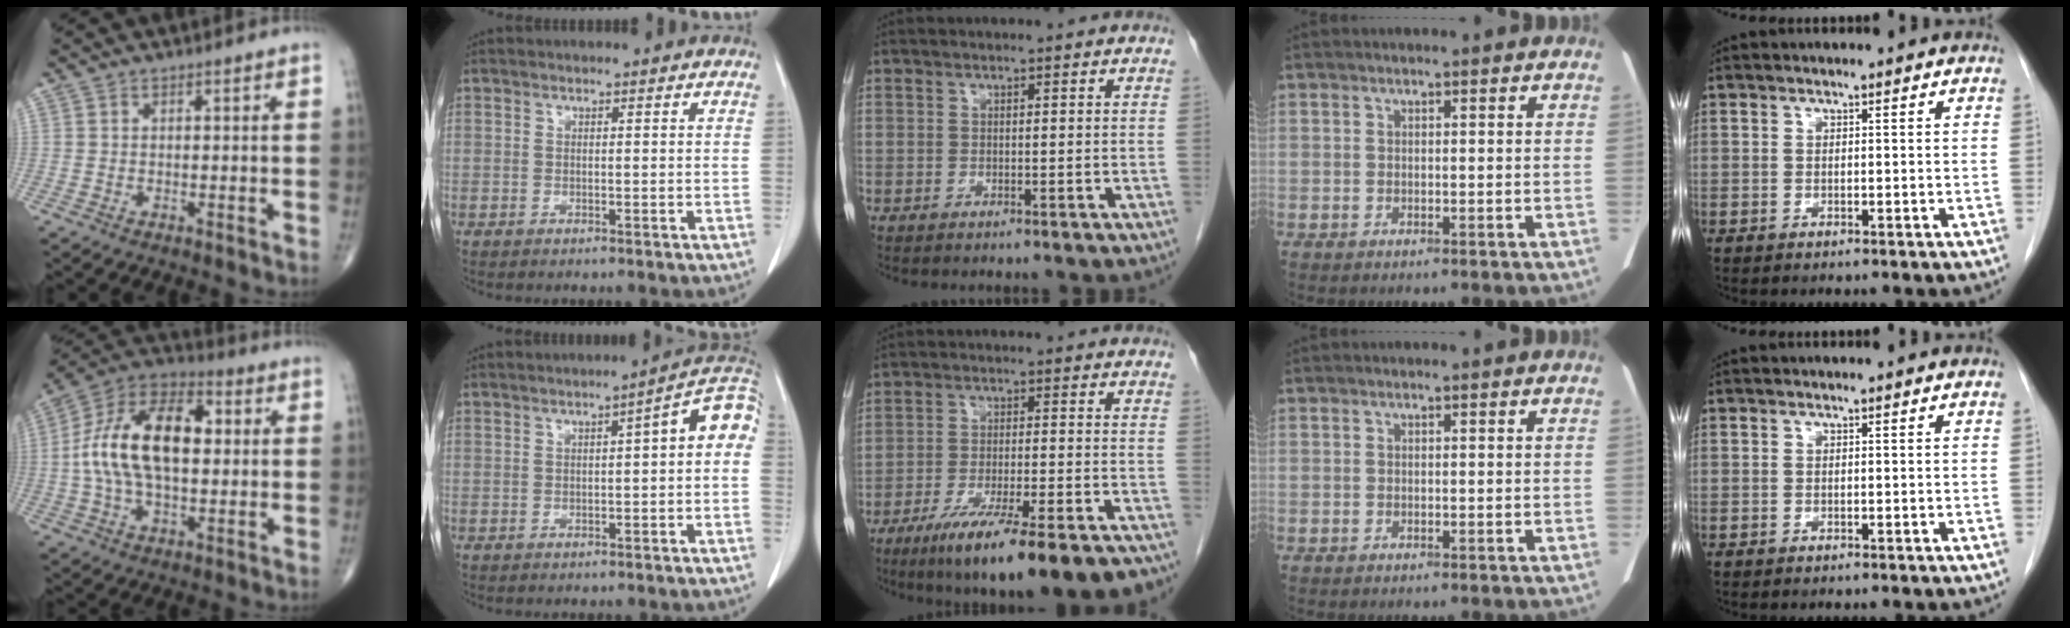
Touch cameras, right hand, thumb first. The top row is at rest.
{"thumb": {"total": 19.1, "force": [1.5, 10.5, 15.9], "torque": [-0.284, 0.029, 0.018]}, "index": {"total": 6.3, "force": [0.3, 1.3, 6.2], "torque": [-0.074, 0.028, -0.004]}, "middle": {"total": 19.4, "force": [-14.7, 2.5, 12.4], "torque": [-0.134, -0.011, -0.217]}}